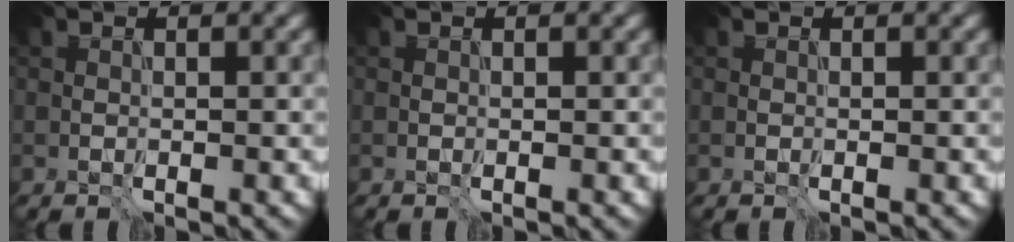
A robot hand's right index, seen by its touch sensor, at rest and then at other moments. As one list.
[{"total": 0.0}, {"total": 0.0}]